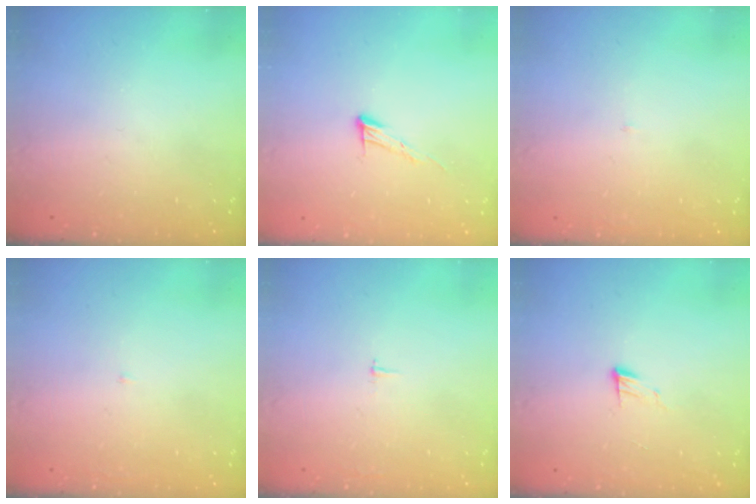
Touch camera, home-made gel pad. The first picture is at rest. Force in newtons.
{"total": 6.4, "press": 6.4, "slide": 0.4}
{"total": 2.1, "press": 2.1, "slide": 0.1}
{"total": 2.0, "press": 2.0, "slide": 0.2}
{"total": 1.8, "press": 1.8, "slide": 0.1}
{"total": 5.1, "press": 5.1, "slide": 0.5}